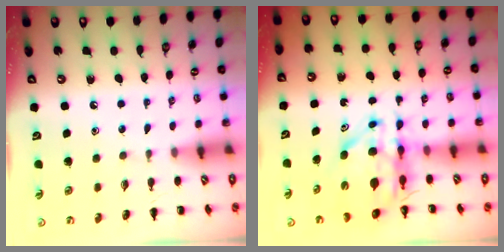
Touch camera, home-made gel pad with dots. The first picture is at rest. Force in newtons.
{"total": 10.0, "press": 9.4, "slide": 3.4}